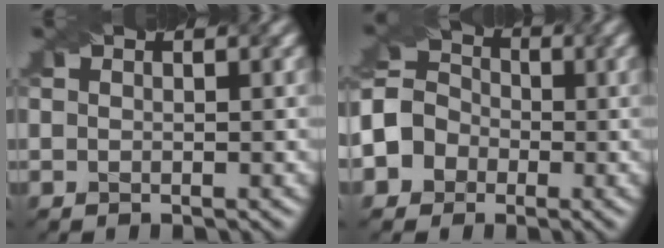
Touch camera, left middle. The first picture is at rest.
{"total": 5.6, "force": [-1.8, 4.7, 2.4], "torque": [-0.048, 0.014, -0.038]}